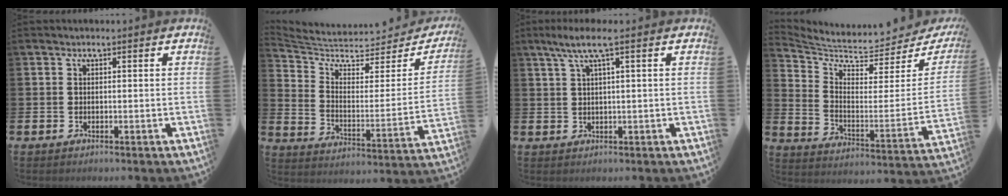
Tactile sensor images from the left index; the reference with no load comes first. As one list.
[{"total": 6.6, "force": [5.5, 2.6, 2.5], "torque": [-0.082, -0.046, 0.092]}, {"total": 4.1, "force": [2.2, 0.4, 3.4], "torque": [-0.074, 0.006, 0.038]}, {"total": 6.2, "force": [5.6, 1.7, 2.1], "torque": [-0.066, -0.058, 0.089]}]